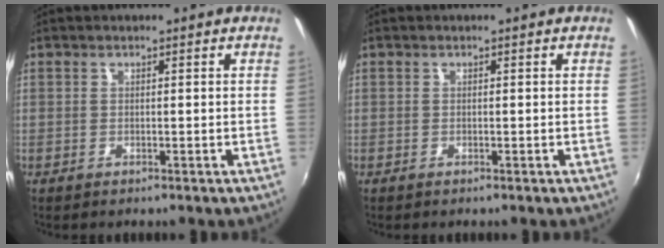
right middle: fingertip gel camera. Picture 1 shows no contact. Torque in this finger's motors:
{"motor_torque": [0.01, 0.00, 0.01, 0.00]}